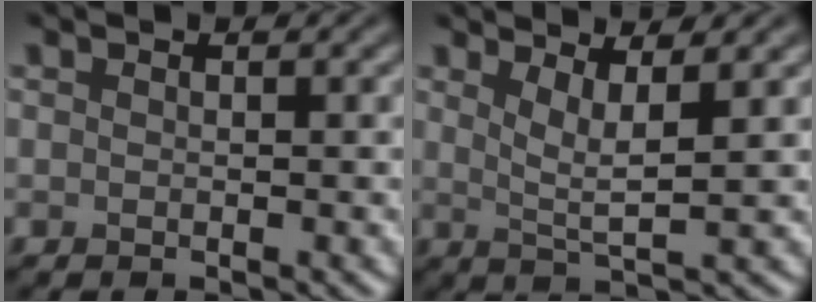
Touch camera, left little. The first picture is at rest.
{"total": 3.2, "force": [1.6, 0.6, 2.7], "torque": [-0.044, -0.008, 0.030]}